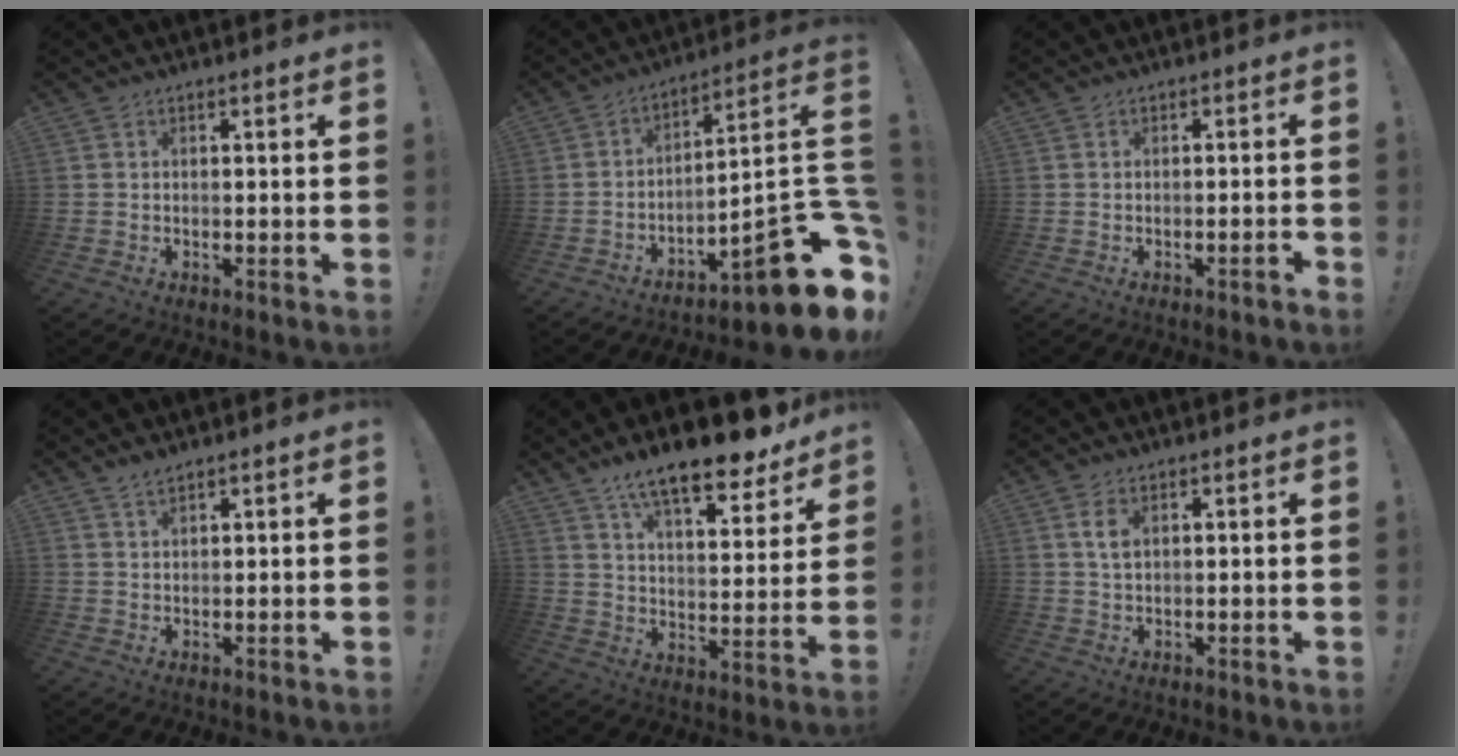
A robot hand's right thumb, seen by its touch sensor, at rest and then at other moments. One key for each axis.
{"total": 14.9, "fx": -8.3, "fy": 3.0, "fz": 12.0, "tx": -0.129, "ty": 0.021, "tz": -0.138}
{"total": 1.4, "fx": -1.1, "fy": -0.1, "fz": 0.8, "tx": -0.010, "ty": 0.000, "tz": -0.018}
{"total": 2.3, "fx": 2.1, "fy": 0.4, "fz": 1.0, "tx": -0.016, "ty": -0.012, "tz": 0.037}
{"total": 16.0, "fx": 12.0, "fy": 4.1, "fz": 9.8, "tx": -0.153, "ty": -0.091, "tz": 0.198}
{"total": 3.6, "fx": 1.4, "fy": 1.8, "fz": 2.8, "tx": -0.045, "ty": -0.002, "tz": 0.022}